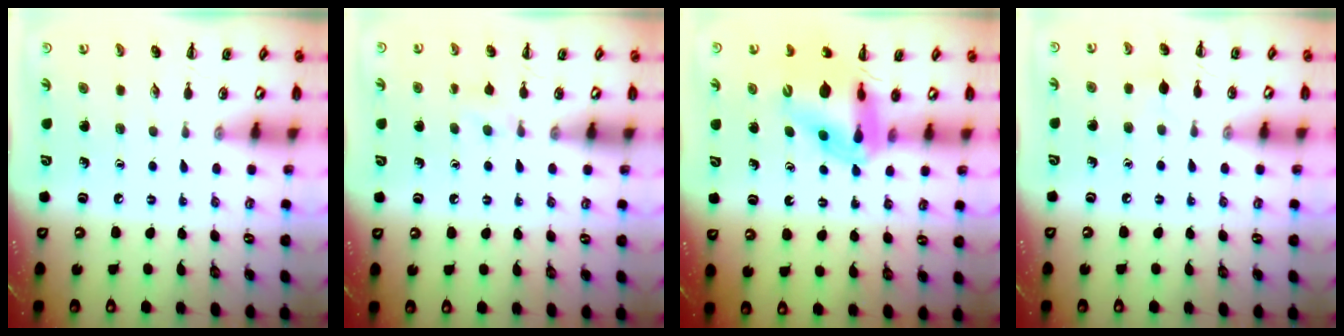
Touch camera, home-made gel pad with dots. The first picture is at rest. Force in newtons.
{"total": 6.3, "press": 6.0, "slide": 1.9}
{"total": 12.8, "press": 12.2, "slide": 3.6}
{"total": 4.3, "press": 3.9, "slide": 1.6}